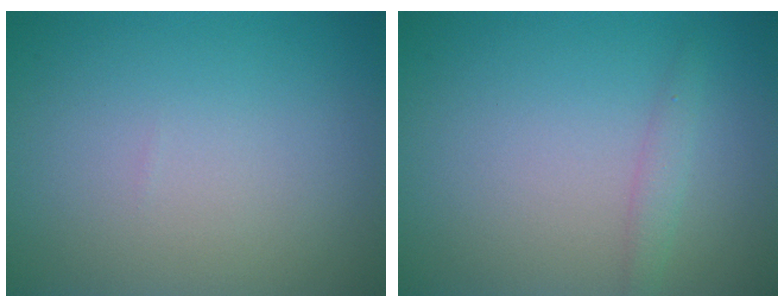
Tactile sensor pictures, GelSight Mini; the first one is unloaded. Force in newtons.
{"total": 1.2, "press": 1.2, "slide": 0.1}